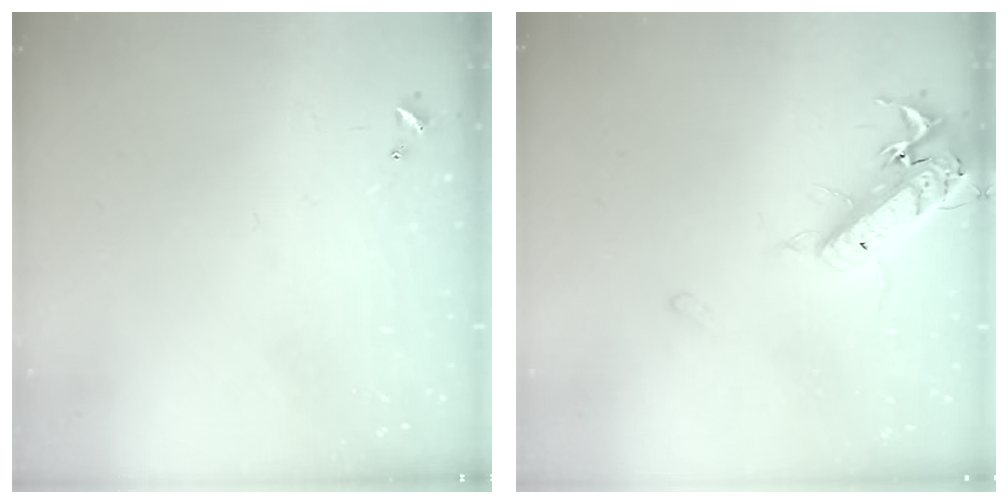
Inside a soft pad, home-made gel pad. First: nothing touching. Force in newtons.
{"total": 17.3, "press": 16.9, "slide": 3.7}